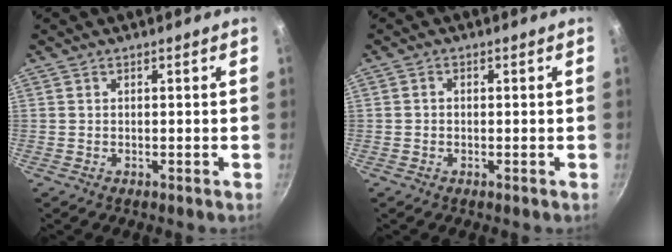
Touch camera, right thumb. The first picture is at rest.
{"total": 1.0, "force": [-0.2, 0.8, 0.5], "torque": [-0.009, 0.005, -0.004]}